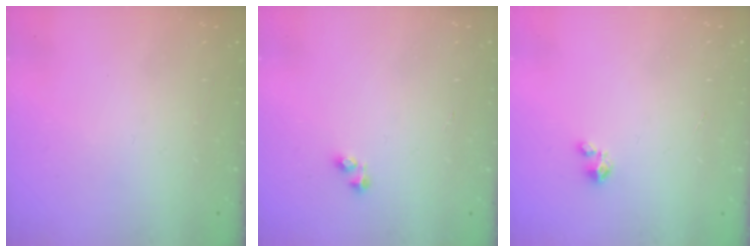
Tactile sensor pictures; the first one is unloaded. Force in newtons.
{"total": 2.2, "press": 2.2, "slide": 0.3}
{"total": 2.1, "press": 2.1, "slide": 0.2}